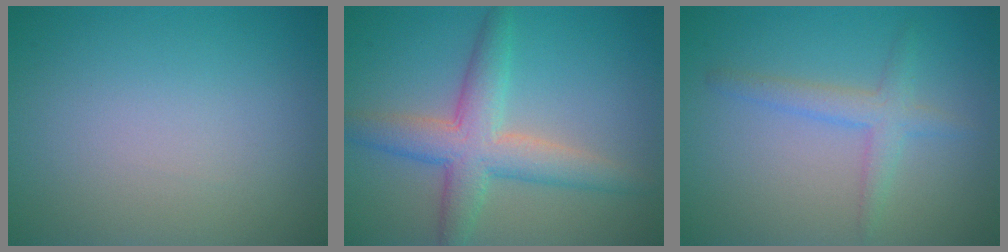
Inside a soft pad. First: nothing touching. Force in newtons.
{"total": 5.5, "press": 5.5, "slide": 0.4}
{"total": 2.4, "press": 2.4, "slide": 0.2}